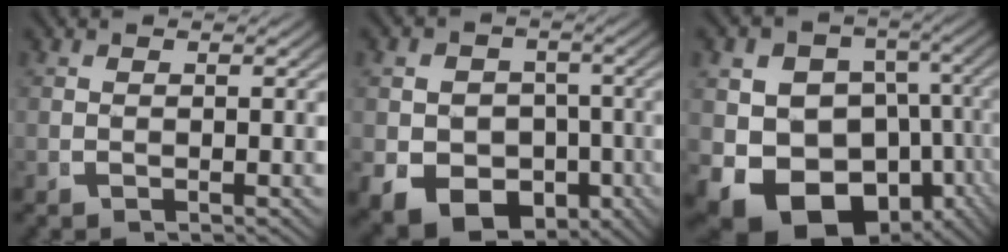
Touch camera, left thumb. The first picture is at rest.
{"total": 10.8, "force": [-4.4, 8.5, 5.1], "torque": [-0.113, -0.055, -0.051]}
{"total": 17.1, "force": [-5.9, 13.0, 9.5], "torque": [-0.212, -0.106, -0.059]}